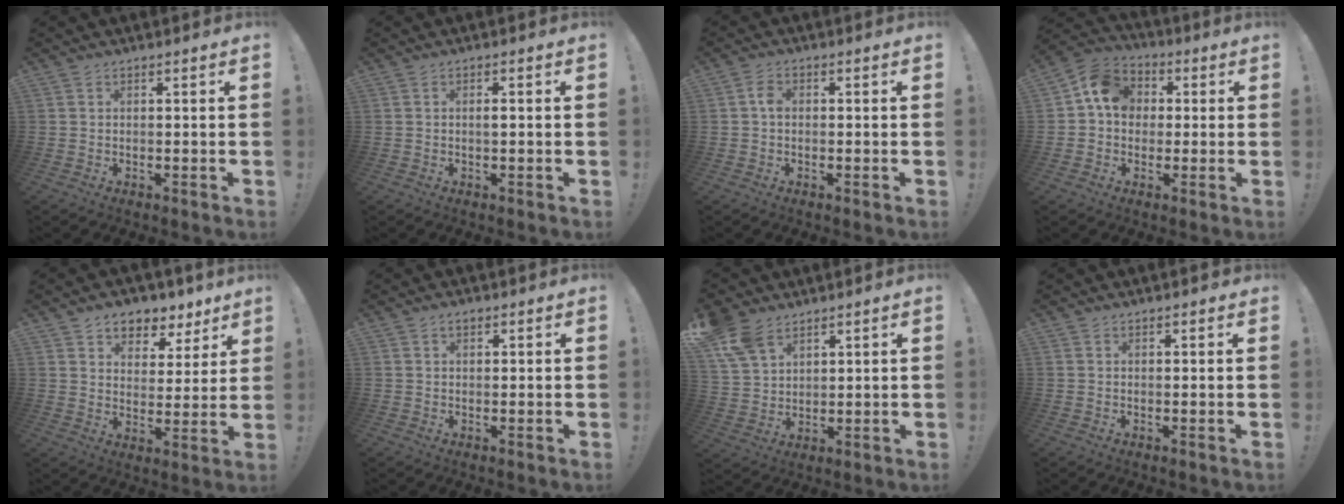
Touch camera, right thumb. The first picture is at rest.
{"total": 1.2, "force": [-0.2, 0.2, 1.1], "torque": [-0.017, 0.000, -0.005]}
{"total": 2.7, "force": [-0.2, 1.8, 2.0], "torque": [-0.047, 0.012, -0.003]}
{"total": 10.5, "force": [1.7, 9.1, 5.0], "torque": [-0.075, 0.016, 0.038]}
{"total": 7.3, "force": [5.4, 4.8, 1.4], "torque": [-0.018, -0.044, 0.102]}
{"total": 1.6, "force": [1.0, 0.9, 0.9], "torque": [-0.020, 0.001, 0.019]}
{"total": 10.2, "force": [6.9, 6.2, 4.4], "torque": [-0.091, -0.029, 0.139]}
{"total": 0.8, "force": [0.6, 0.4, 0.2], "torque": [0.004, -0.004, 0.011]}